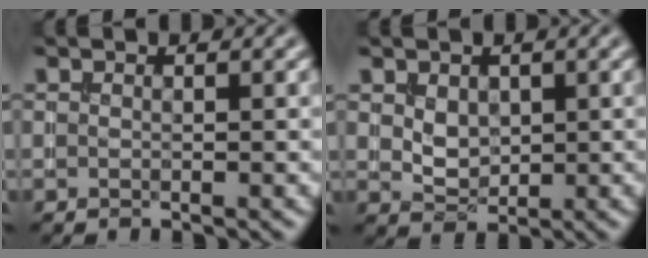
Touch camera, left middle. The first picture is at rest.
{"total": 2.1, "force": [0.6, 1.5, 1.3], "torque": [-0.023, -0.005, 0.016]}